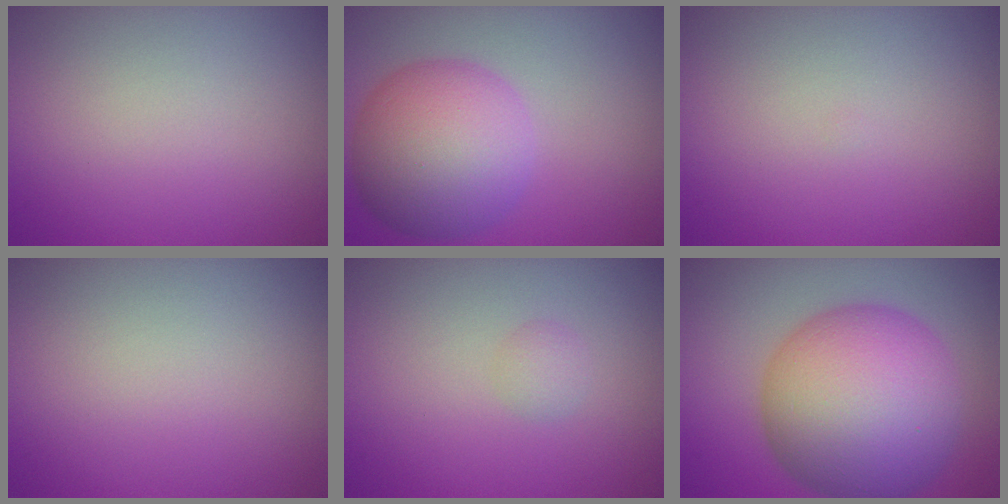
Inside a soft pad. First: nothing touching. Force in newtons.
{"total": 8.5, "press": 8.5, "slide": 0.1}
{"total": 0.0}
{"total": 0.0}
{"total": 1.0, "press": 1.0, "slide": 0.1}
{"total": 13.3, "press": 13.3, "slide": 0.1}